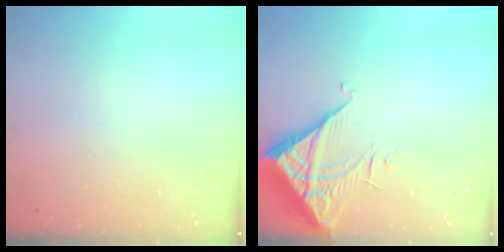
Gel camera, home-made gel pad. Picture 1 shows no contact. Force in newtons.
{"total": 6.7, "press": 6.7, "slide": 0.7}